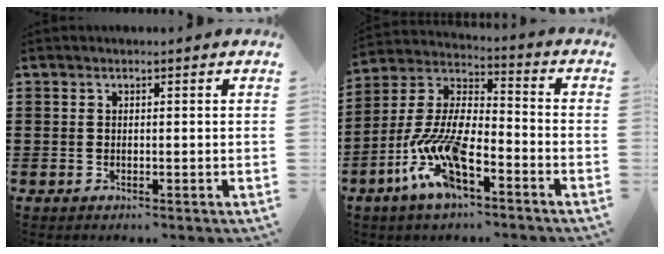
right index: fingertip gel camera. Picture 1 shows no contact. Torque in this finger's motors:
{"motor_torque": [2.14, 0.00, 1.05, 0.21]}